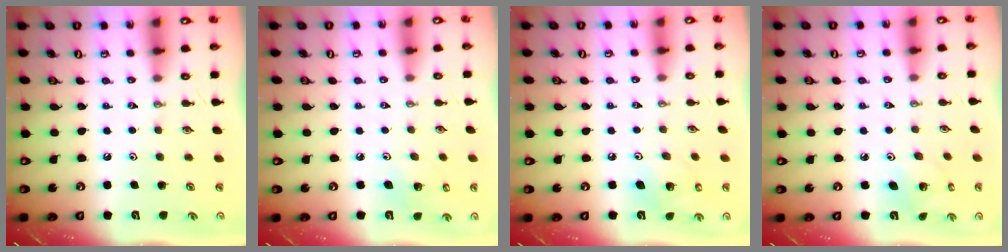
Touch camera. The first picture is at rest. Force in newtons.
{"total": 5.1, "press": 4.7, "slide": 2.1}
{"total": 6.4, "press": 6.3, "slide": 1.4}
{"total": 4.0, "press": 4.0, "slide": 0.2}